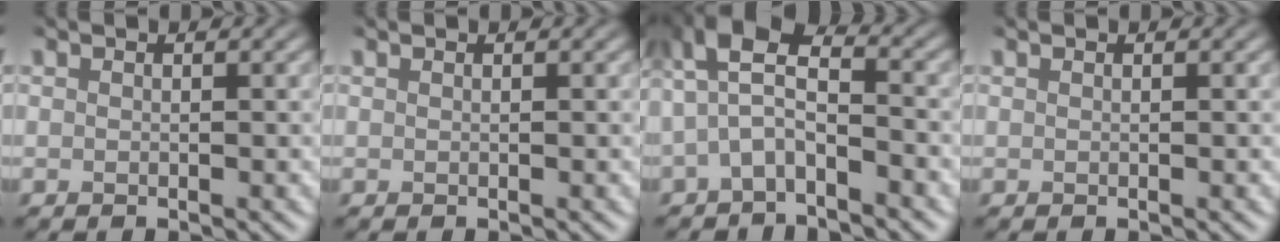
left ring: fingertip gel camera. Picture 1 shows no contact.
{"total": 0.0}
{"total": 4.1, "force": [-0.9, 2.0, 3.5], "torque": [-0.067, 0.020, -0.027]}
{"total": 0.0}